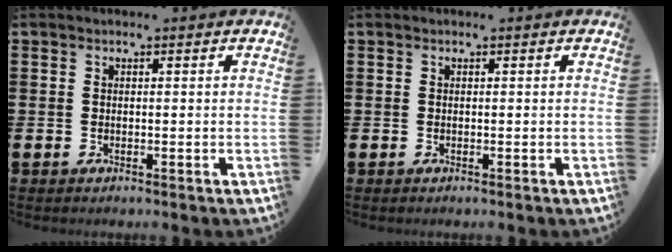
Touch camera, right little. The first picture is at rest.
{"total": 0.0}